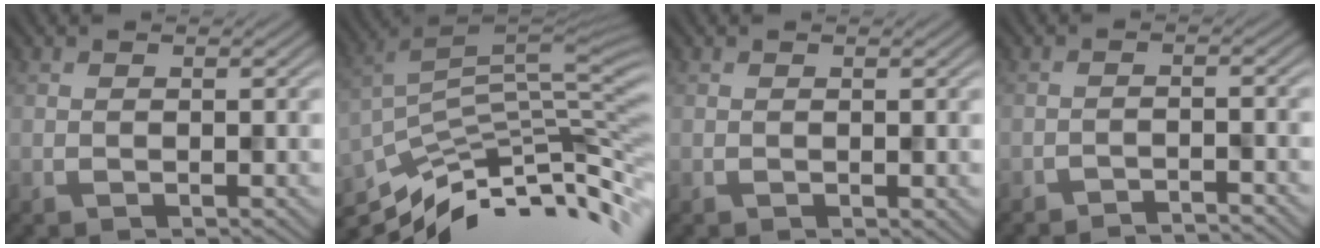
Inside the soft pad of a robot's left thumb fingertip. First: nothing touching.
{"total": 10.2, "force": [-7.5, 2.1, 6.5], "torque": [-0.135, 0.006, -0.126]}
{"total": 0.6, "force": [-0.2, 0.2, 0.6], "torque": [-0.013, 0.002, 0.004]}
{"total": 2.7, "force": [-2.6, -0.4, -0.7], "torque": [0.018, 0.009, -0.051]}